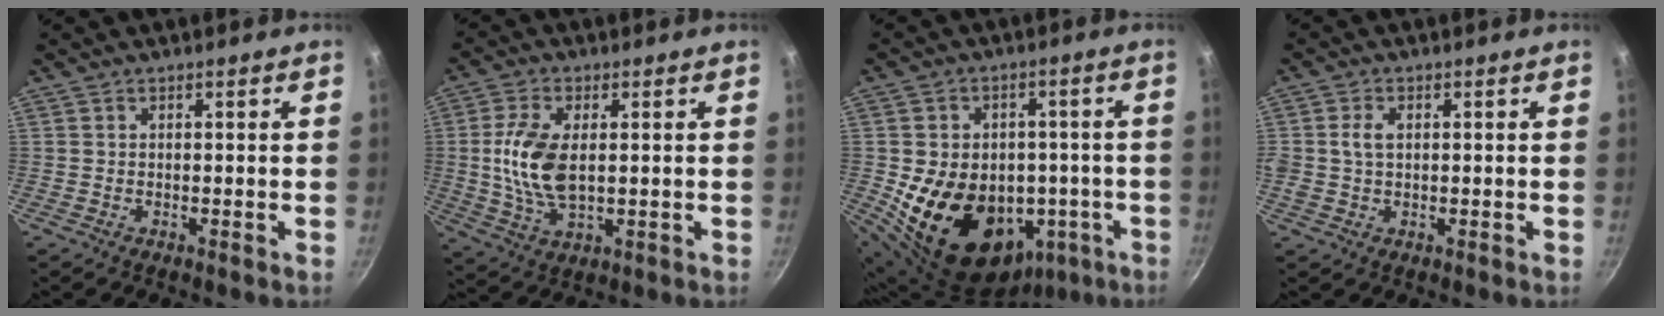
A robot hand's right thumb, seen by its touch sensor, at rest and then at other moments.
{"total": 10.9, "force": [0.8, 5.7, 9.3], "torque": [-0.184, -0.003, 0.018]}
{"total": 21.4, "force": [-4.7, 16.1, 13.3], "torque": [-0.190, 0.031, -0.046]}
{"total": 3.5, "force": [0.5, 2.5, 2.5], "torque": [-0.041, 0.005, 0.007]}